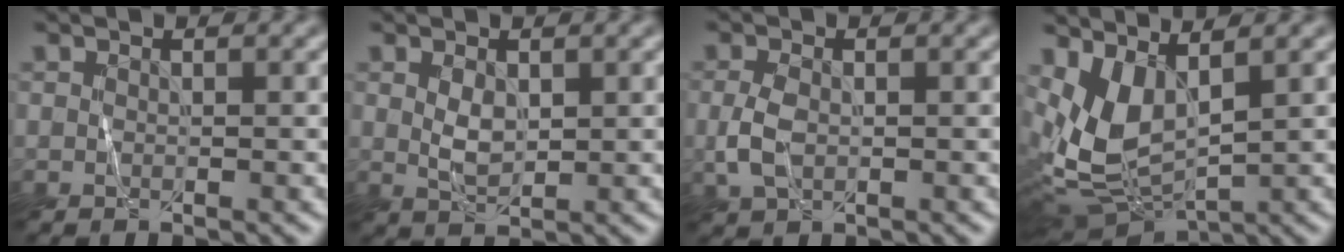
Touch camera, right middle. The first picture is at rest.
{"total": 1.7, "force": [0.5, 1.0, 1.3], "torque": [-0.035, -0.001, 0.016]}
{"total": 2.2, "force": [-0.2, 1.5, 1.6], "torque": [-0.047, -0.002, 0.000]}
{"total": 4.9, "force": [1.5, 2.4, 4.0], "torque": [-0.108, -0.015, 0.039]}